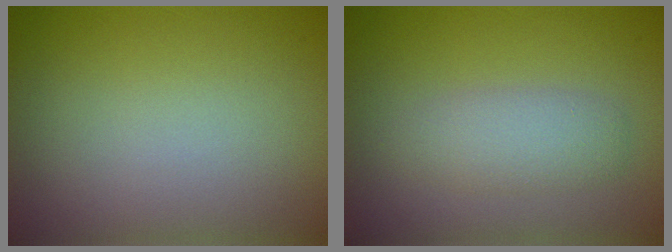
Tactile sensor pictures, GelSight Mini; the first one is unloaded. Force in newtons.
{"total": 2.7, "press": 2.7, "slide": 0.1}